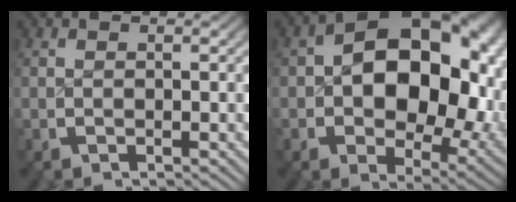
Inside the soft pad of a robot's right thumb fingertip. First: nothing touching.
{"total": 15.6, "force": [0.8, 10.0, 12.0], "torque": [-0.195, -0.037, 0.026]}